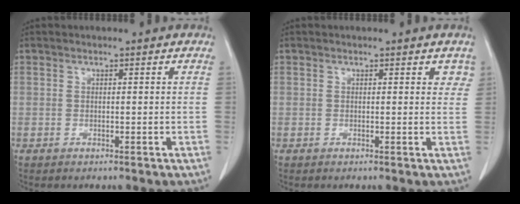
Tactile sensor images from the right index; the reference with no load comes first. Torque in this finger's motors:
{"motor_torque": [0.10, -0.02, 0.00, 0.00]}